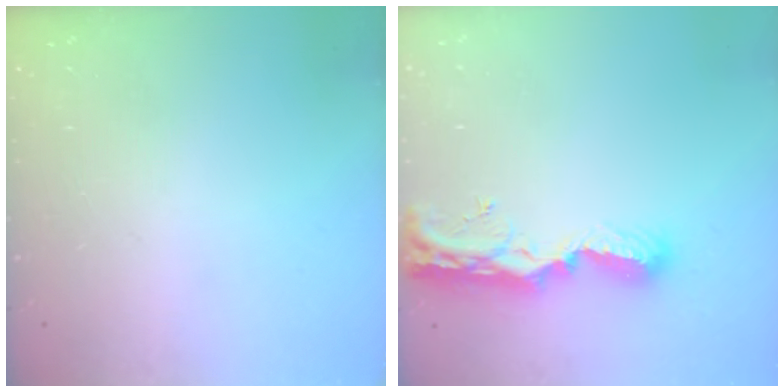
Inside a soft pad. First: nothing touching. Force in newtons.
{"total": 10.3, "press": 10.2, "slide": 1.2}